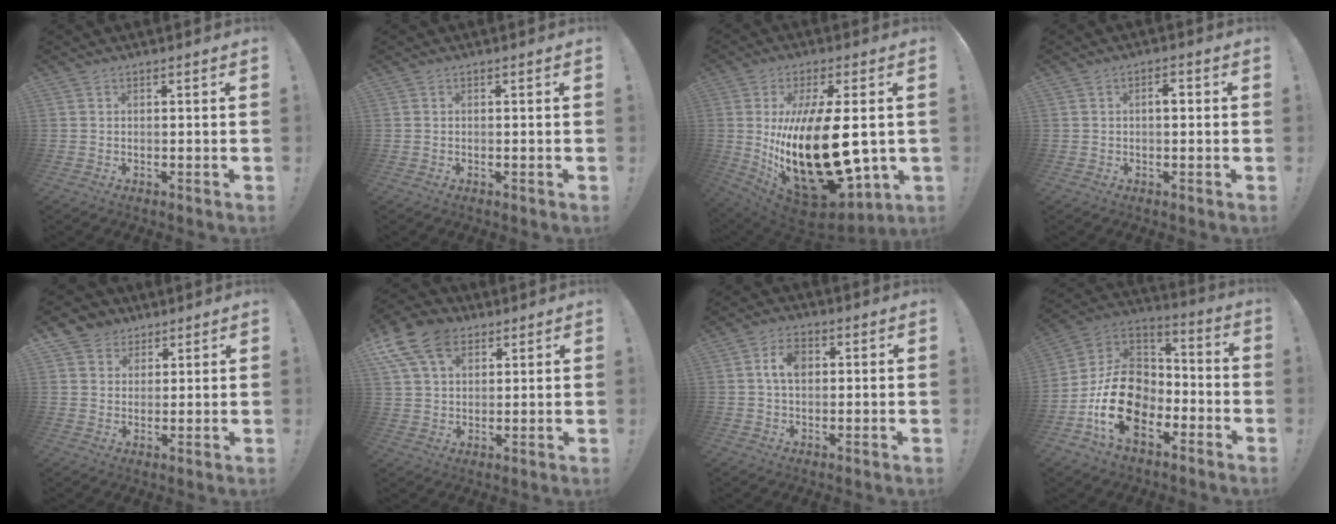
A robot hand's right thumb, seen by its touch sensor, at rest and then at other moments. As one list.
[{"total": 0.0}, {"total": 28.7, "force": [-0.4, 12.3, 25.9], "torque": [-0.492, -0.020, 0.009]}, {"total": 2.8, "force": [-0.2, 1.3, 2.5], "torque": [-0.037, 0.006, -0.010]}, {"total": 6.0, "force": [3.5, 4.9, 0.4], "torque": [-0.007, -0.024, 0.069]}, {"total": 14.9, "force": [7.1, 10.1, 8.3], "torque": [-0.152, -0.028, 0.136]}, {"total": 6.6, "force": [1.4, 4.2, 4.9], "torque": [-0.074, 0.004, 0.022]}, {"total": 20.0, "force": [-7.3, 13.9, 12.4], "torque": [-0.228, 0.041, -0.114]}]